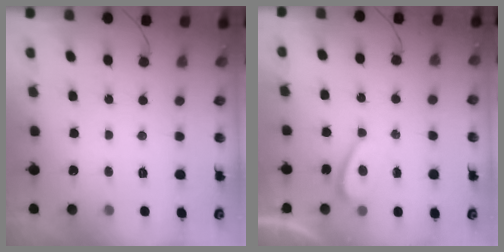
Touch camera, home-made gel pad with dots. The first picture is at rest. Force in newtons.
{"total": 1.0, "press": 0.9, "slide": 0.6}